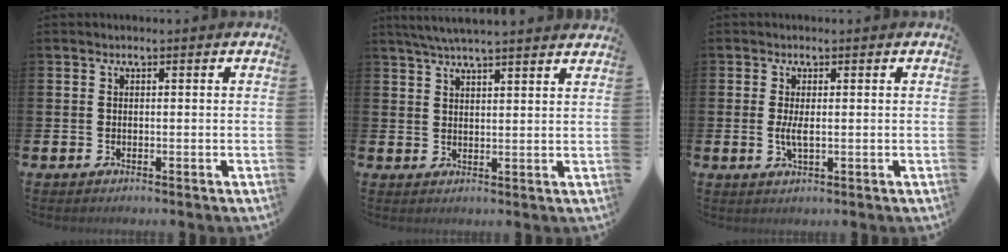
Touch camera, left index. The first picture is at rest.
{"total": 4.8, "force": [4.6, -0.3, 1.5], "torque": [-0.045, -0.013, 0.084]}
{"total": 2.6, "force": [0.0, 0.8, 2.4], "torque": [-0.046, -0.001, -0.002]}